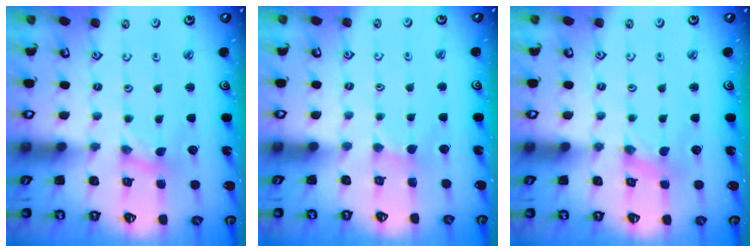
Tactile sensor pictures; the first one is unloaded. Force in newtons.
{"total": 1.1, "press": 1.1, "slide": 0.3}
{"total": 0.0}